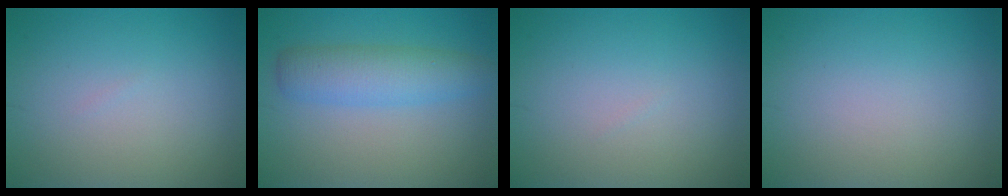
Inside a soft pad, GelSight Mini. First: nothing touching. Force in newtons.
{"total": 4.3, "press": 4.3, "slide": 0.1}
{"total": 0.0}
{"total": 0.0}